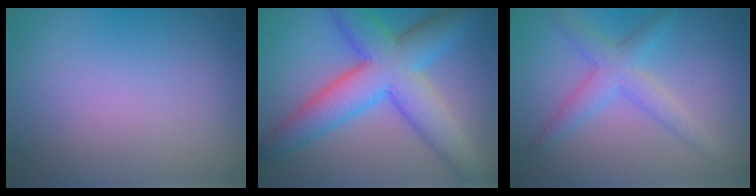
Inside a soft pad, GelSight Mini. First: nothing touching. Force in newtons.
{"total": 7.3, "press": 7.3, "slide": 0.4}
{"total": 3.1, "press": 3.1, "slide": 0.1}